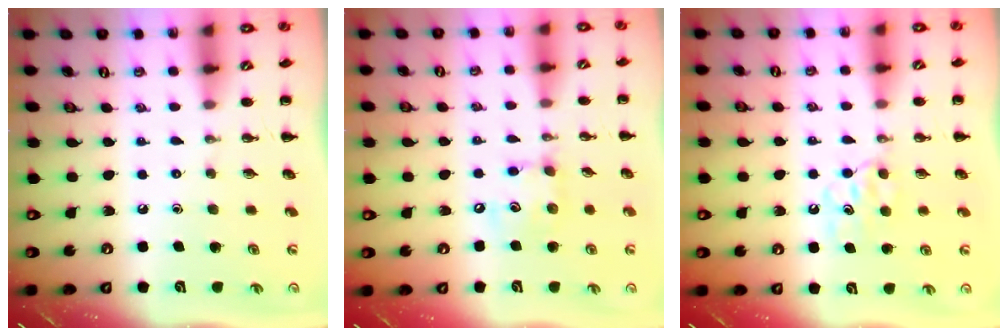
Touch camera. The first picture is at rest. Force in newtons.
{"total": 7.9, "press": 7.9, "slide": 0.8}
{"total": 5.8, "press": 5.6, "slide": 1.6}